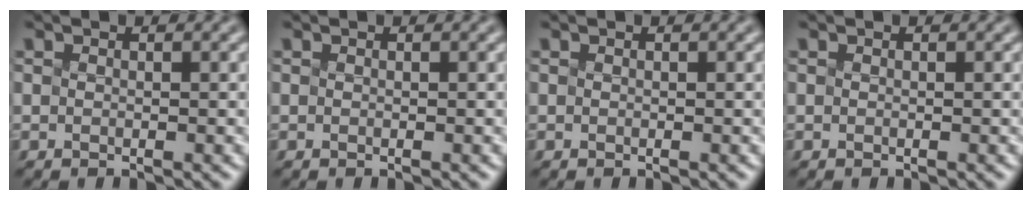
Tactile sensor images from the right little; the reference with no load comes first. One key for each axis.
{"total": 0.0}
{"total": 0.0}
{"total": 0.0}